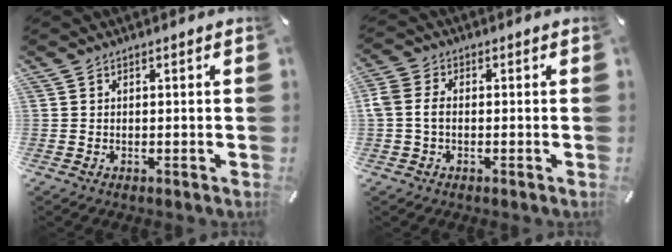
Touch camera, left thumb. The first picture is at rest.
{"total": 4.4, "force": [-0.6, 3.1, 3.0], "torque": [-0.068, 0.005, -0.014]}